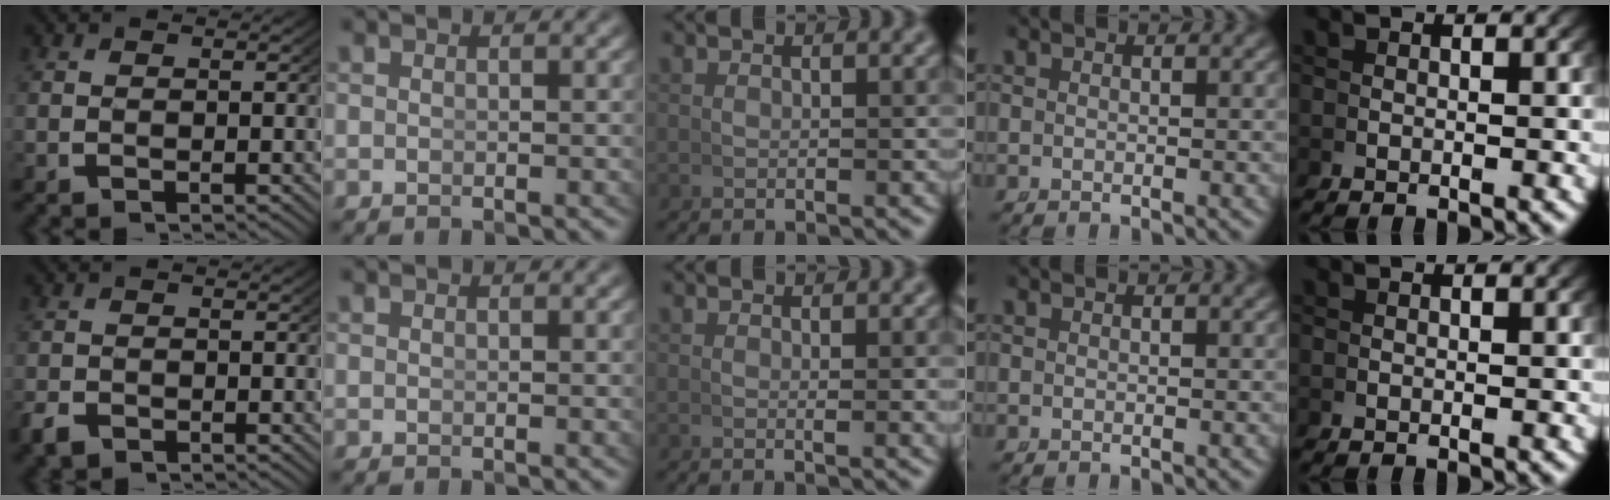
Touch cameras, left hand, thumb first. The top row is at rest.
{"thumb": {"total": 2.0, "force": [-1.4, 1.2, 0.6], "torque": [-0.019, -0.012, -0.024]}, "middle": {"total": 0.7, "force": [0.4, 0.0, 0.6], "torque": [-0.012, -0.003, 0.008]}}